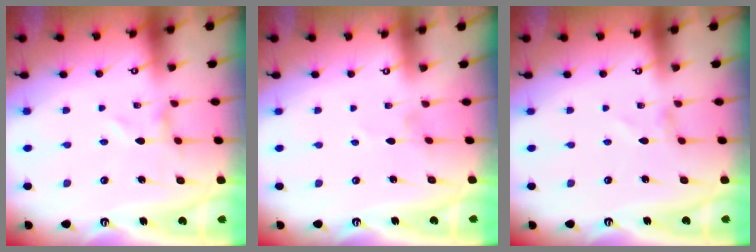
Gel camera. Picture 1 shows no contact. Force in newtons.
{"total": 0.5, "press": 0.5, "slide": 0.1}
{"total": 1.3, "press": 1.3, "slide": 0.0}